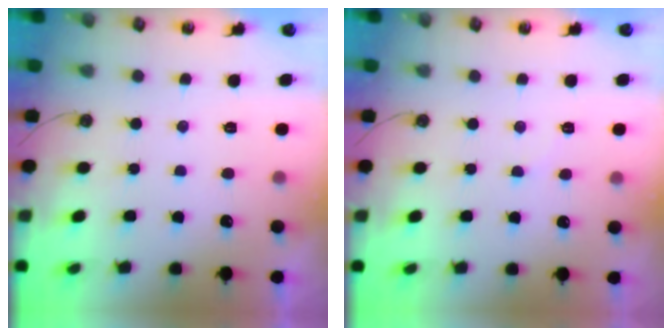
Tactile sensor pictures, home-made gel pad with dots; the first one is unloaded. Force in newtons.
{"total": 5.3, "press": 5.2, "slide": 0.7}